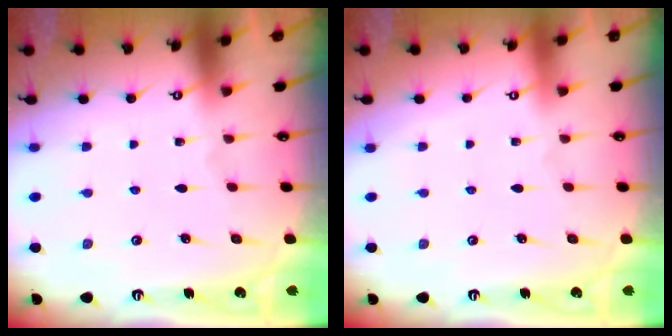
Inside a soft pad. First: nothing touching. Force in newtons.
{"total": 3.9, "press": 3.9, "slide": 0.1}